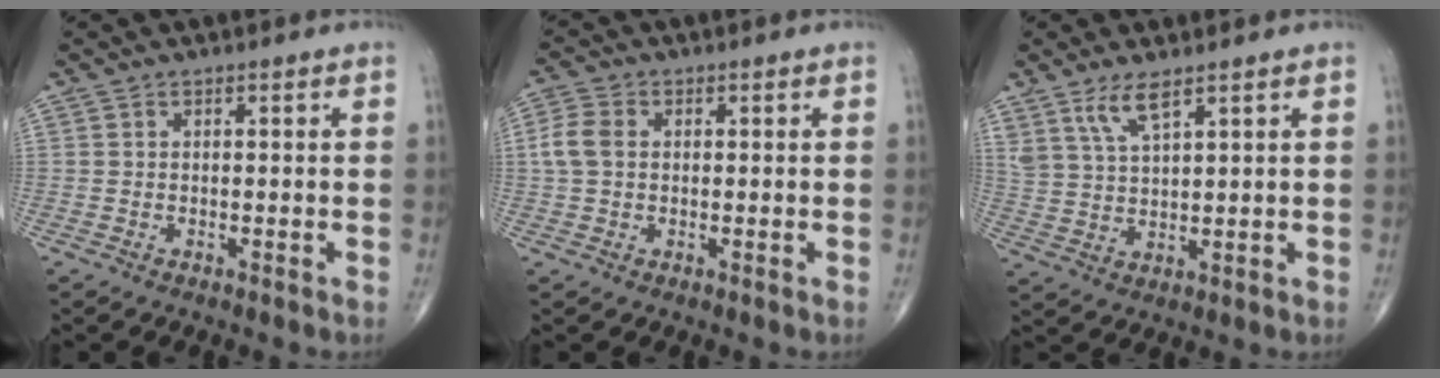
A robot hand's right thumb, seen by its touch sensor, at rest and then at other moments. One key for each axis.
{"total": 4.8, "fx": 0.4, "fy": 3.5, "fz": 3.2, "tx": -0.076, "ty": 0.011, "tz": 0.004}
{"total": 5.6, "fx": 3.8, "fy": 1.5, "fz": 3.8, "tx": -0.080, "ty": -0.018, "tz": 0.082}